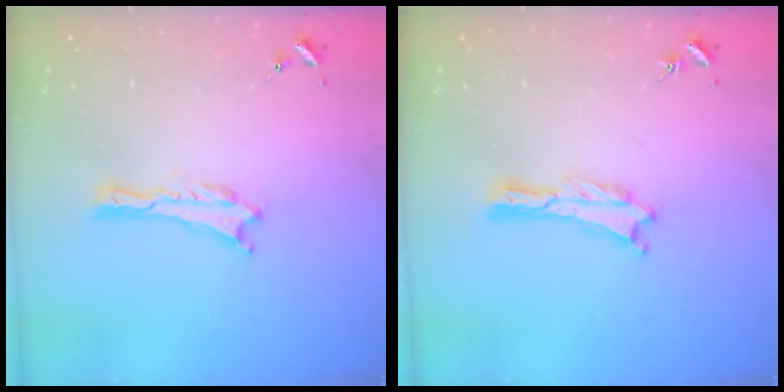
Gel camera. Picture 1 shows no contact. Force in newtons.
{"total": 0.0}